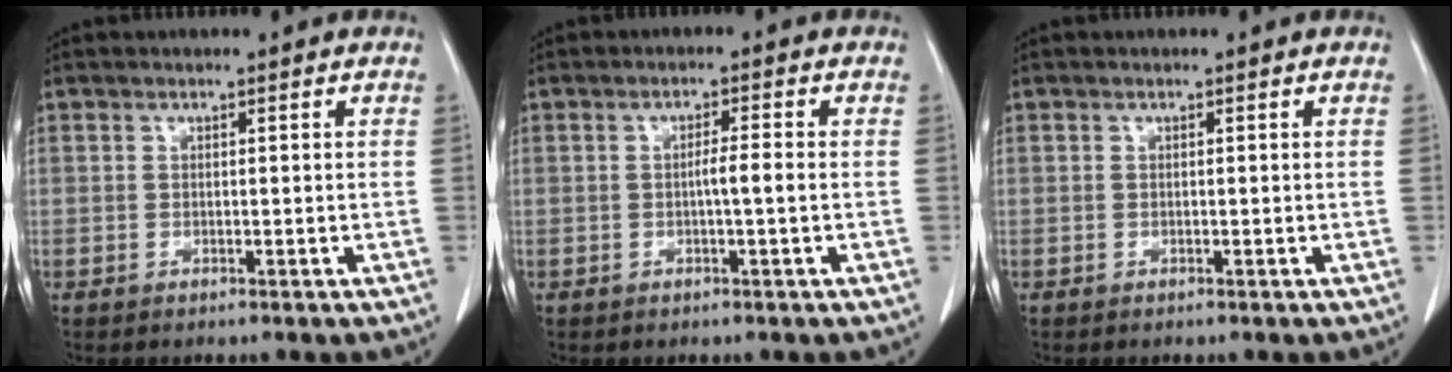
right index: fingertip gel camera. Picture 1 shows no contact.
{"total": 2.5, "force": [-0.3, -0.1, 2.4], "torque": [-0.040, 0.002, -0.006]}
{"total": 0.0}